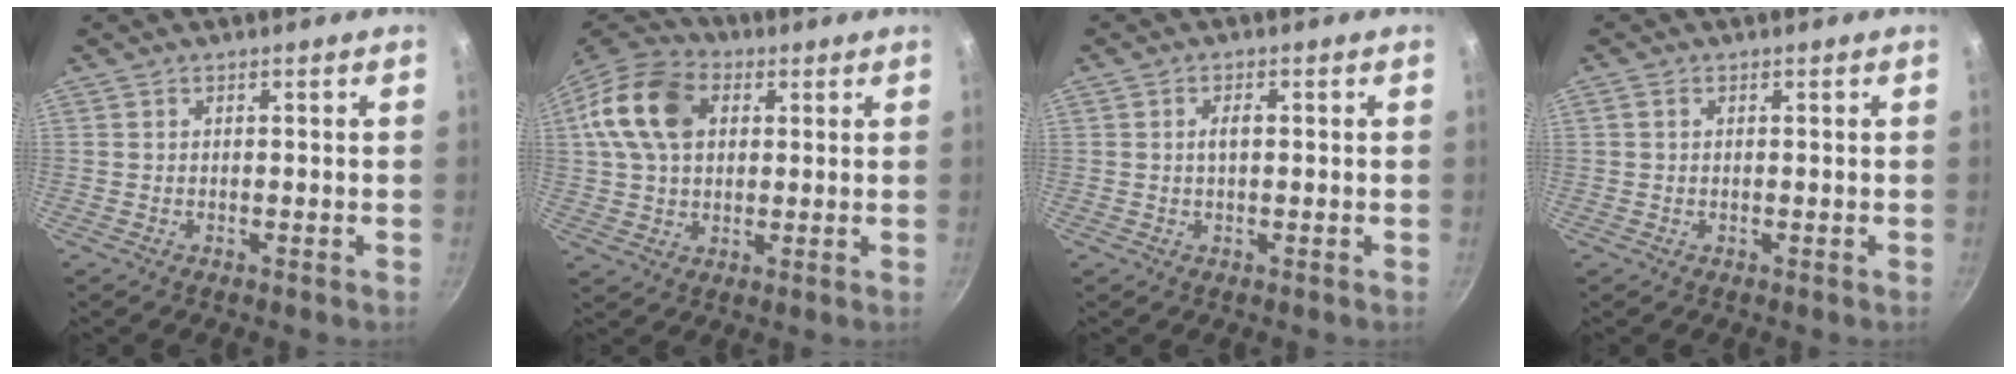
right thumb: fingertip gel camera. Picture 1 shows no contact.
{"total": 15.2, "force": [3.8, 10.8, 10.0], "torque": [-0.177, 0.016, 0.053]}
{"total": 2.1, "force": [0.2, 1.0, 1.8], "torque": [-0.029, 0.006, 0.002]}
{"total": 0.9, "force": [0.3, 0.6, 0.6], "torque": [-0.011, 0.004, 0.004]}